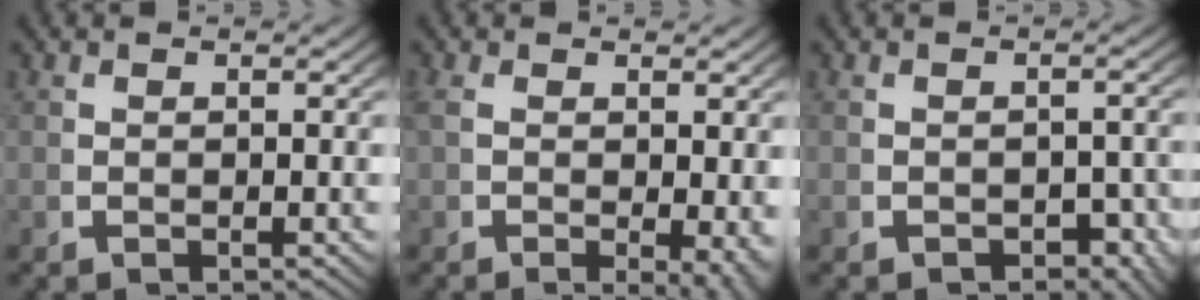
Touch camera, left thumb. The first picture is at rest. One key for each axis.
{"total": 3.2, "fx": -0.5, "fy": 1.2, "fz": 3.0, "tx": -0.045, "ty": -0.020, "tz": 0.004}
{"total": 1.9, "fx": -1.3, "fy": 1.2, "fz": 0.9, "tx": -0.010, "ty": -0.010, "tz": -0.020}